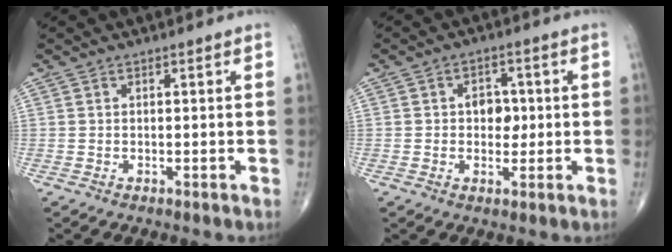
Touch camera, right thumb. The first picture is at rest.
{"total": 4.7, "force": [0.2, 3.5, 3.2], "torque": [-0.020, 0.006, 0.001]}